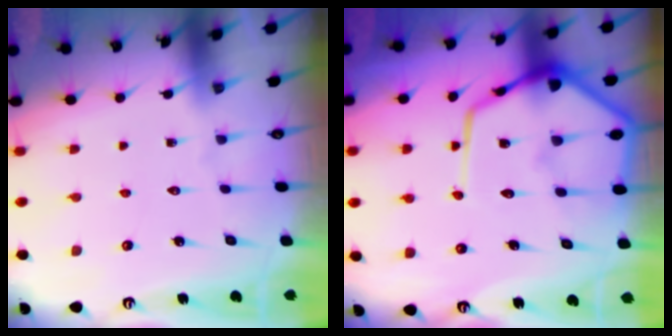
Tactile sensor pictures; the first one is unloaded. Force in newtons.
{"total": 15.2, "press": 15.1, "slide": 1.6}